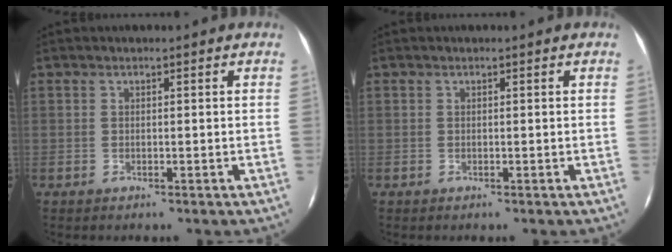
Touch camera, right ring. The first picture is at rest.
{"total": 0.0}